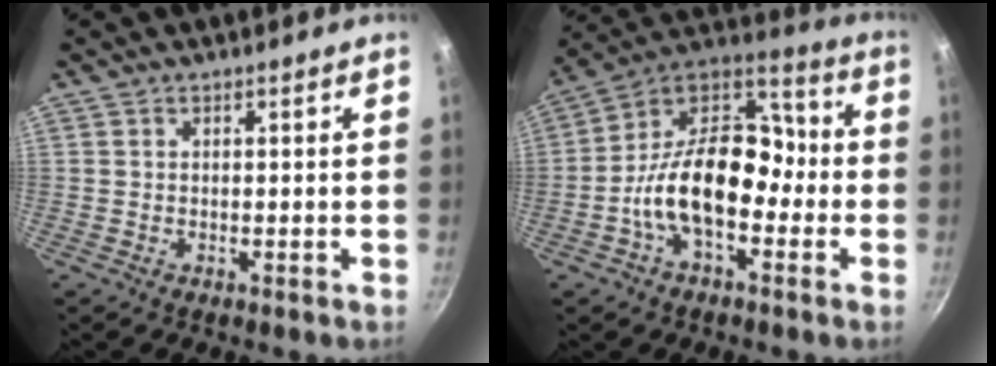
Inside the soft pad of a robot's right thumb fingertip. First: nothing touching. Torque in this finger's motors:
{"motor_torque": [0.67, 0.80, 1.73, -0.41, 0.19]}